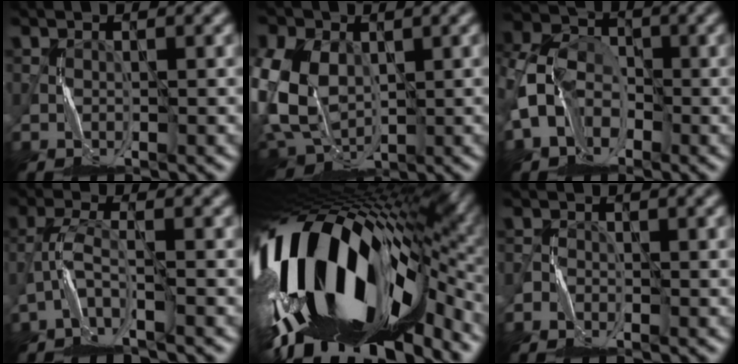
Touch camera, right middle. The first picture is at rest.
{"total": 8.8, "force": [0.6, 6.2, 6.2], "torque": [-0.157, 0.002, -0.002]}
{"total": 6.8, "force": [-2.3, 4.9, 4.1], "torque": [-0.091, 0.005, -0.059]}
{"total": 2.5, "force": [-2.0, 0.1, 1.5], "torque": [-0.037, 0.010, -0.051]}
{"total": 19.0, "force": [-3.6, 8.5, 16.6], "torque": [-0.290, -0.026, -0.057]}
{"total": 1.4, "force": [-1.2, 0.6, -0.1], "torque": [0.009, 0.002, -0.024]}